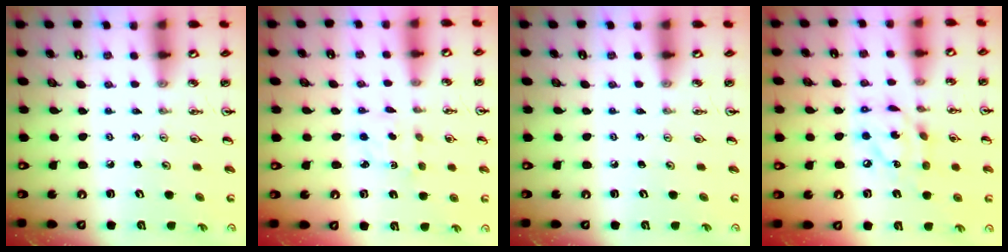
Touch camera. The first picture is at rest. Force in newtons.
{"total": 2.2, "press": 2.1, "slide": 0.7}
{"total": 0.0}
{"total": 11.1, "press": 11.1, "slide": 0.7}